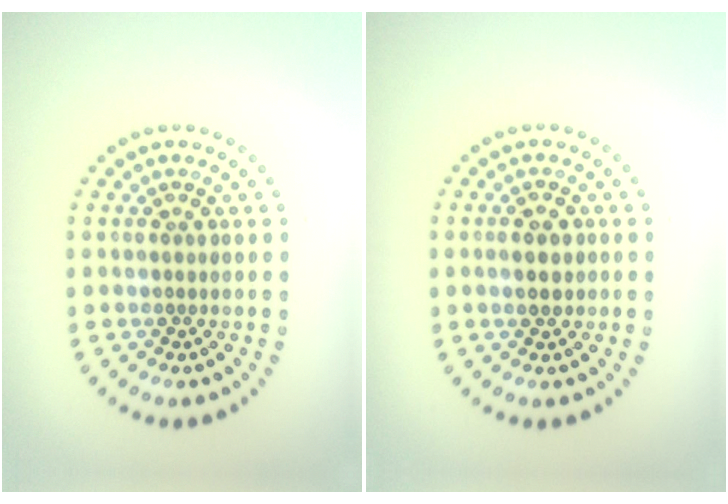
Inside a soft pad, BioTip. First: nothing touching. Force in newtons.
{"total": 2.4, "press": 2.4, "slide": 0.2}